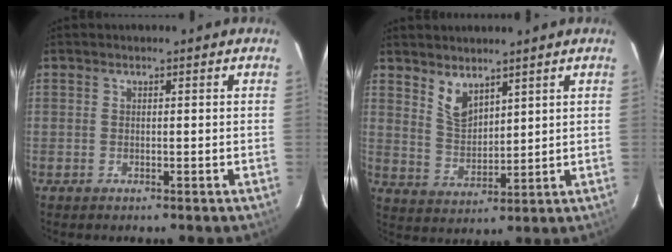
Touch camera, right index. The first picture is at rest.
{"total": 5.7, "force": [4.2, 2.5, 2.9], "torque": [-0.048, -0.004, 0.087]}